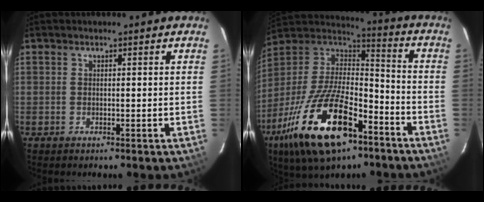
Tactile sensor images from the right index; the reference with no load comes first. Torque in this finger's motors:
{"motor_torque": [2.14, 0.00, 1.05, 0.21]}